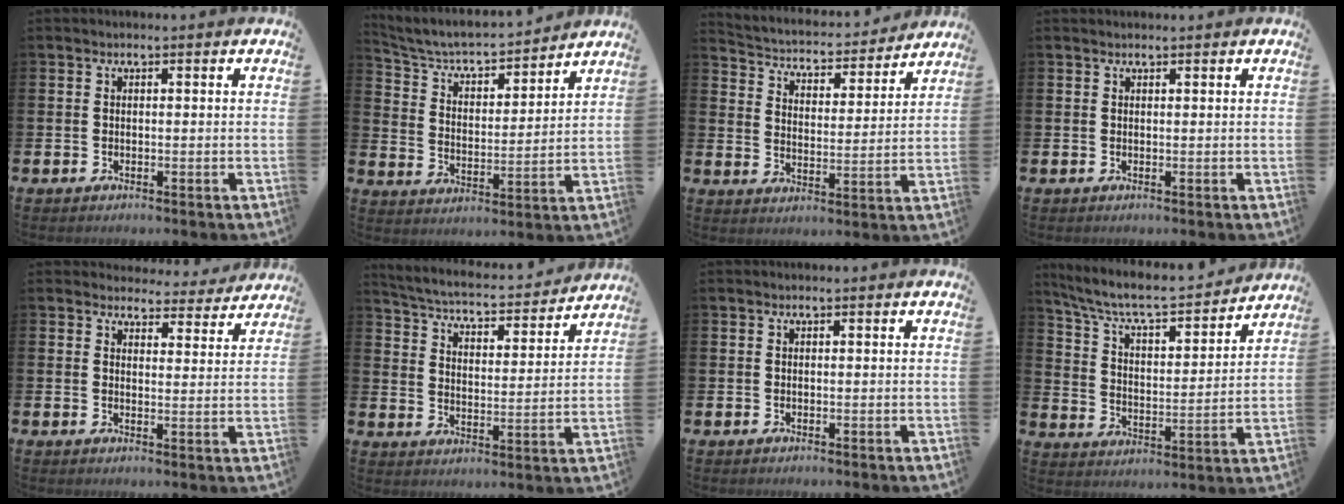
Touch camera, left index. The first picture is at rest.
{"total": 5.8, "force": [5.4, 1.6, 1.6], "torque": [-0.066, -0.042, 0.087]}
{"total": 4.3, "force": [4.0, 1.4, 0.5], "torque": [-0.042, -0.038, 0.062]}
{"total": 0.5, "force": [0.5, 0.0, 0.0], "torque": [0.007, -0.003, 0.009]}
{"total": 3.9, "force": [3.8, 1.1, 0.1], "torque": [0.004, -0.032, 0.062]}
{"total": 4.8, "force": [4.6, 0.8, 1.2], "torque": [-0.053, -0.040, 0.073]}
{"total": 0.0}
{"total": 7.7, "force": [6.9, 1.6, 2.9], "torque": [-0.096, -0.047, 0.116]}